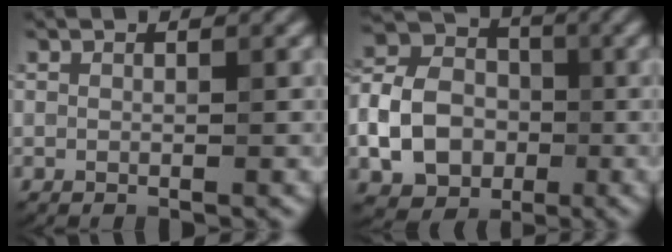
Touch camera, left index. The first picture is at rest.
{"total": 7.4, "force": [-2.0, 5.8, 4.2], "torque": [-0.095, 0.003, -0.044]}